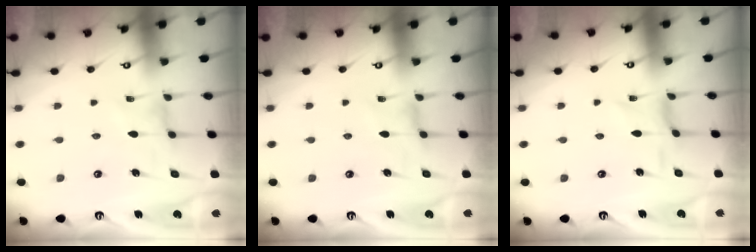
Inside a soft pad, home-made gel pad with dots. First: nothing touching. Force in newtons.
{"total": 3.2, "press": 3.2, "slide": 0.5}
{"total": 0.6, "press": 0.6, "slide": 0.2}